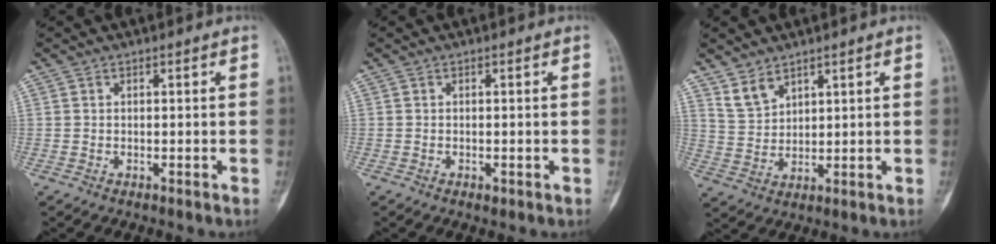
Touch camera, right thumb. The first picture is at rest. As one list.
[{"total": 0.6, "force": [-0.1, 0.4, 0.4], "torque": [-0.005, -0.002, 0.001]}, {"total": 4.8, "force": [3.8, 2.4, 1.8], "torque": [-0.021, -0.025, 0.085]}]